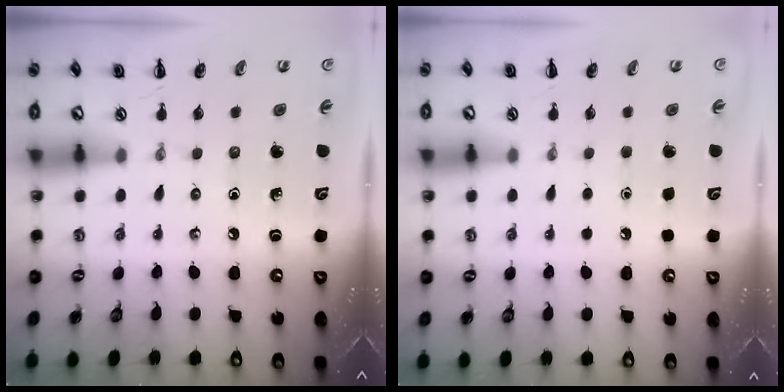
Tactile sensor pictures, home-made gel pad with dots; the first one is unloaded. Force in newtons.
{"total": 1.5, "press": 1.5, "slide": 0.1}